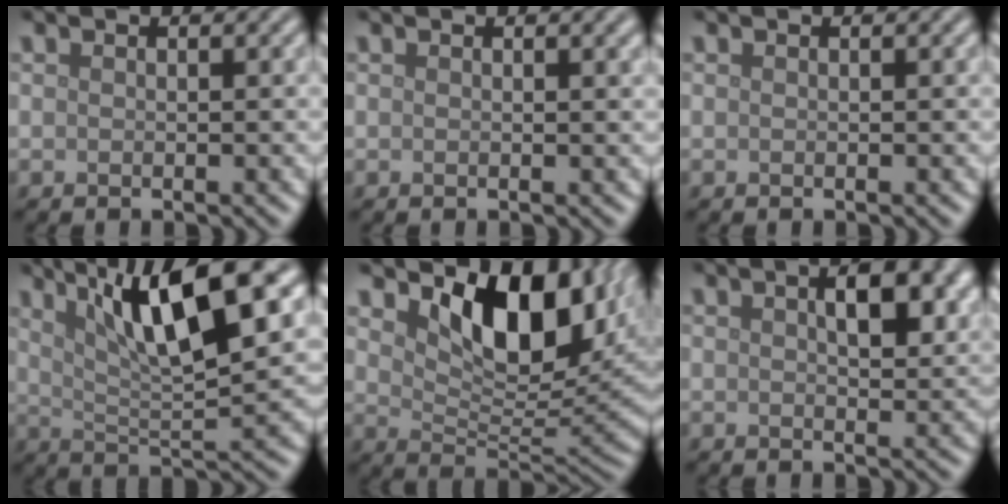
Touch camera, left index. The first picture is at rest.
{"total": 1.1, "force": [0.6, 0.3, 0.8], "torque": [-0.006, 0.005, 0.009]}
{"total": 0.0}
{"total": 9.9, "force": [4.8, 2.3, 8.3], "torque": [-0.128, 0.007, 0.083]}
{"total": 9.2, "force": [3.9, 4.8, 6.8], "torque": [-0.102, -0.016, 0.066]}
{"total": 4.4, "force": [1.4, 1.9, 3.7], "torque": [-0.054, 0.005, 0.023]}